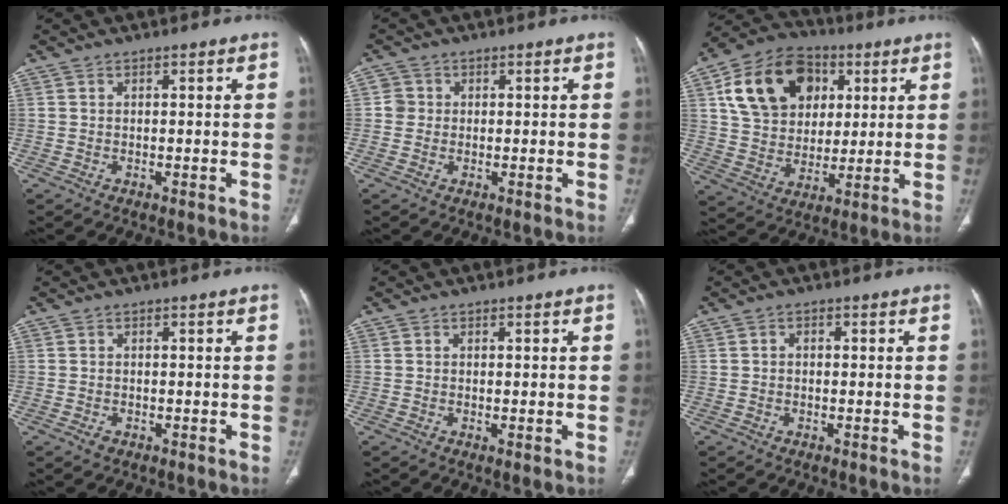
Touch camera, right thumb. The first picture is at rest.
{"total": 2.4, "force": [0.1, 2.4, 0.3], "torque": [0.013, 0.007, -0.001]}
{"total": 18.7, "force": [6.4, 13.9, 10.8], "torque": [-0.166, 0.002, 0.113]}
{"total": 1.0, "force": [-0.5, 0.7, 0.5], "torque": [-0.010, 0.001, -0.007]}
{"total": 0.6, "force": [-0.1, 0.2, 0.6], "torque": [-0.016, -0.003, -0.001]}
{"total": 0.9, "force": [0.0, 0.7, 0.5], "torque": [-0.005, 0.004, -0.003]}